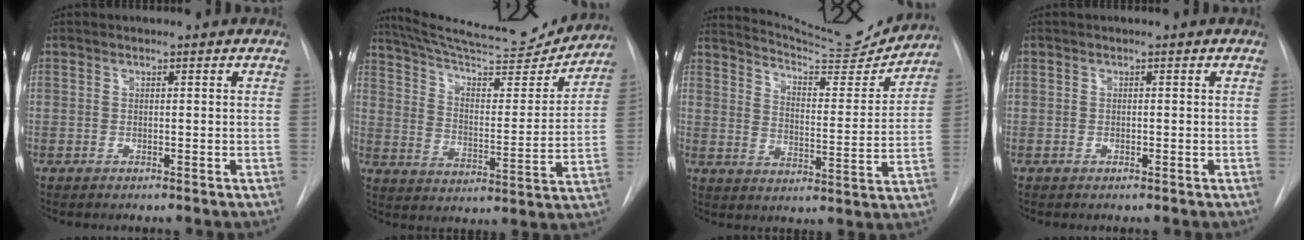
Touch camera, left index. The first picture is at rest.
{"total": 21.4, "force": [20.2, 2.4, 6.7], "torque": [-0.108, -0.037, 0.288]}
{"total": 15.3, "force": [15.0, 0.7, 3.0], "torque": [-0.052, -0.048, 0.207]}
{"total": 0.0}